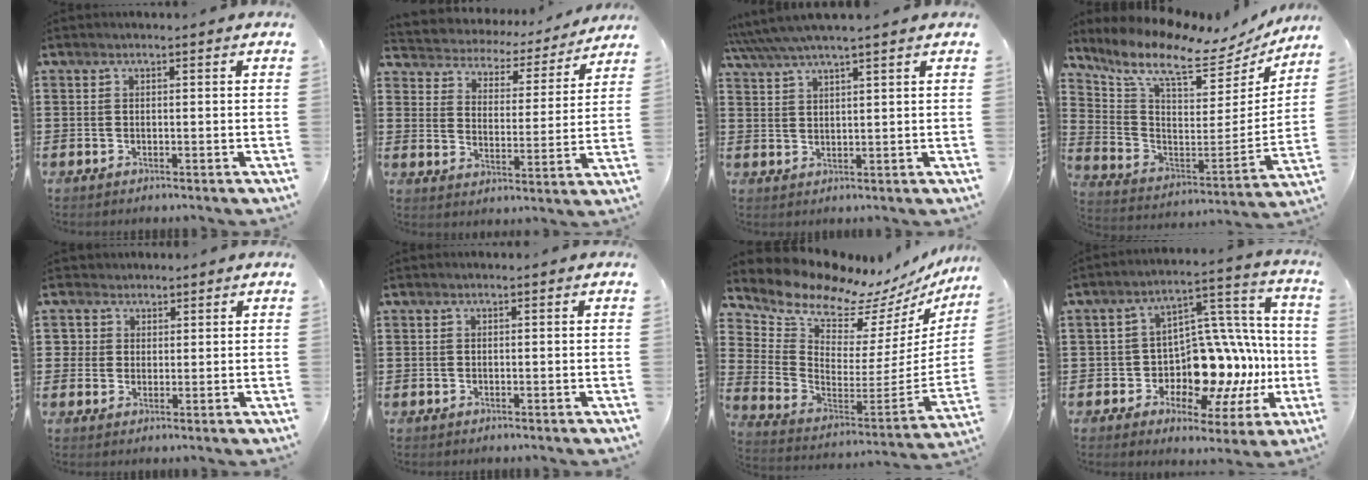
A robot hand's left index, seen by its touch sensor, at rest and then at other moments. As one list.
[{"total": 3.3, "force": [3.3, 0.6, -0.2], "torque": [-0.022, -0.031, 0.046]}, {"total": 3.7, "force": [3.1, 0.1, 2.0], "torque": [-0.049, -0.005, 0.055]}, {"total": 10.0, "force": [8.0, 2.5, 5.4], "torque": [-0.132, -0.060, 0.136]}, {"total": 3.4, "force": [1.8, 2.9, -0.1], "torque": [-0.007, 0.008, 0.031]}, {"total": 0.0}, {"total": 9.9, "force": [9.2, 3.1, 1.9], "torque": [-0.083, -0.084, 0.157]}, {"total": 10.6, "force": [-1.0, 8.8, 5.8], "torque": [-0.102, -0.024, -0.003]}]